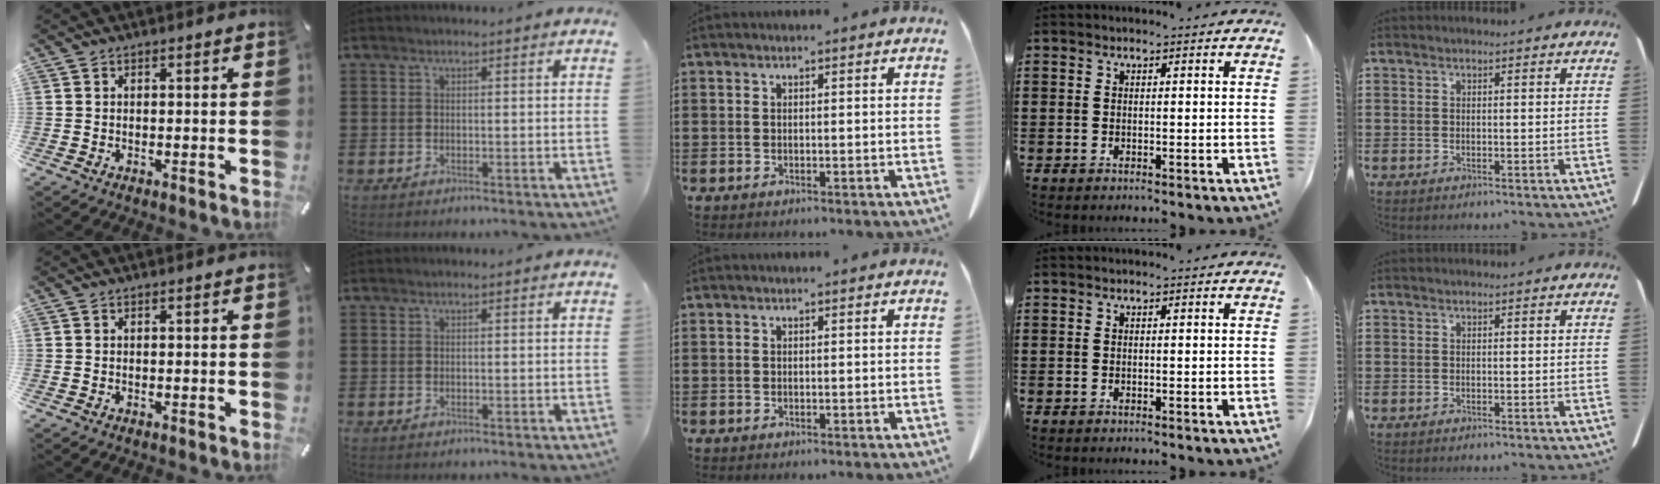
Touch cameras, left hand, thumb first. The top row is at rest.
{}